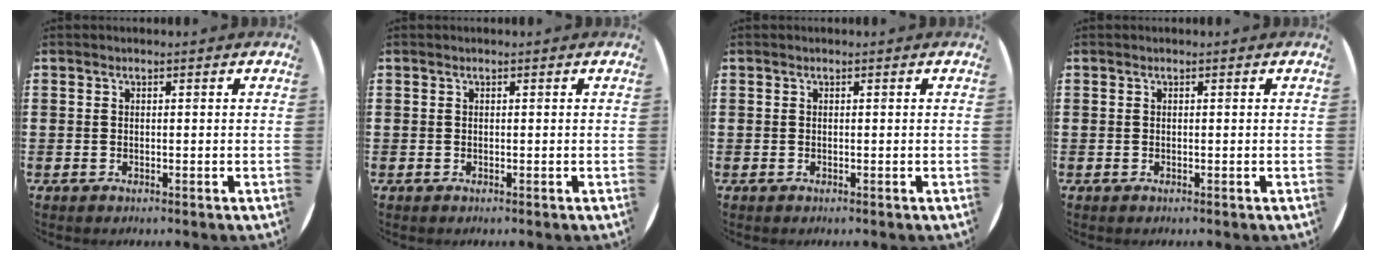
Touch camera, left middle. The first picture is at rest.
{"total": 0.0}
{"total": 0.0}
{"total": 0.0}